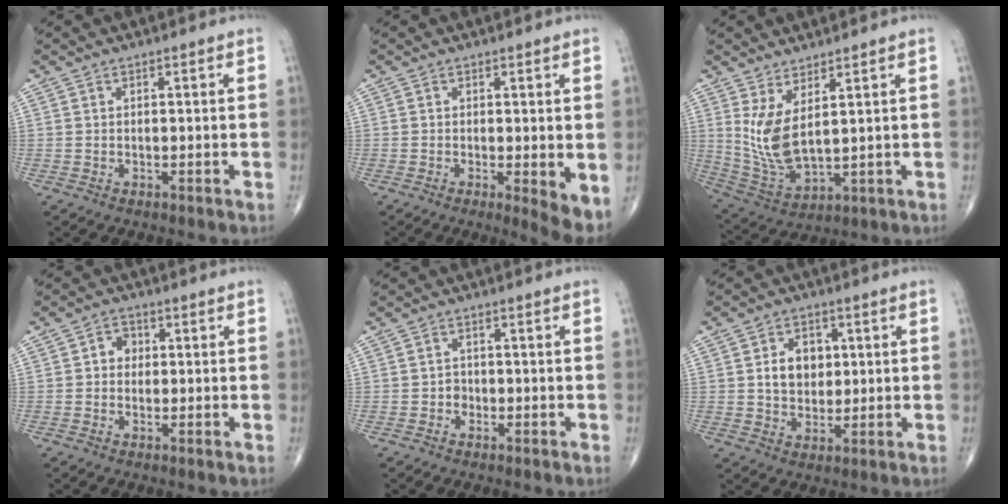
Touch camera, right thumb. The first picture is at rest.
{"total": 4.4, "force": [-0.5, 1.0, 4.3], "torque": [-0.066, -0.014, -0.011]}
{"total": 9.4, "force": [3.0, 3.6, 8.2], "torque": [-0.172, -0.036, 0.077]}
{"total": 3.1, "force": [0.3, 2.7, 1.6], "torque": [-0.004, 0.009, -0.002]}
{"total": 1.6, "force": [-0.6, 1.4, 0.5], "torque": [0.002, 0.007, -0.014]}
{"total": 7.3, "force": [1.3, 5.5, 4.6], "torque": [-0.046, -0.005, 0.022]}